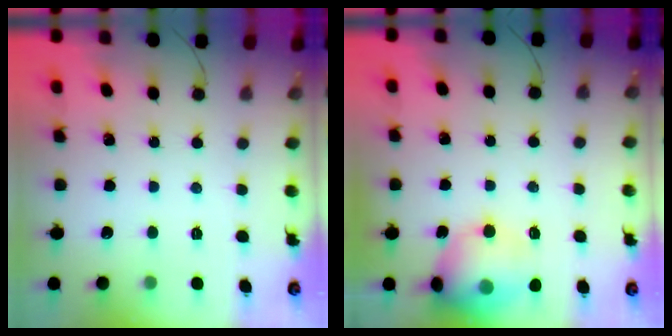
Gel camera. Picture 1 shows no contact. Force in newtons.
{"total": 14.0, "press": 13.9, "slide": 2.0}